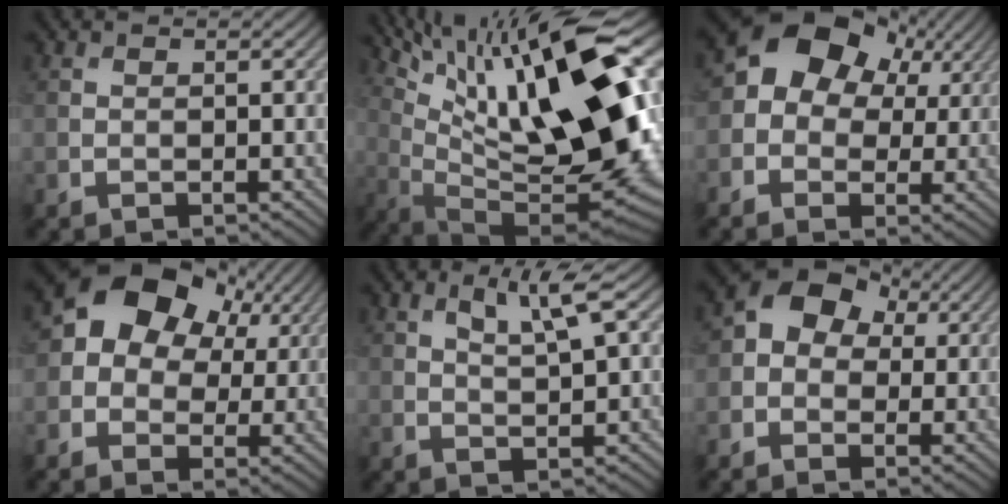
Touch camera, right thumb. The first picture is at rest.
{"total": 20.2, "force": [7.6, 6.0, 17.8], "torque": [-0.291, 0.014, 0.146]}
{"total": 10.1, "force": [2.5, 8.0, 5.6], "torque": [-0.102, -0.004, 0.025]}
{"total": 11.4, "force": [3.4, 8.8, 6.4], "torque": [-0.120, -0.002, 0.045]}
{"total": 4.7, "force": [2.0, 1.1, 4.1], "torque": [-0.085, 0.002, 0.037]}
{"total": 6.5, "force": [0.9, 5.1, 3.9], "torque": [-0.068, 0.010, 0.002]}